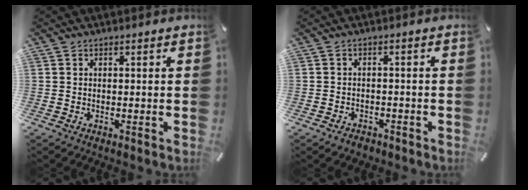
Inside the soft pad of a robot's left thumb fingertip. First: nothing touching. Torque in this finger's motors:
{"motor_torque": [-0.35, 0.38, -0.05, 0.09, 0.00]}